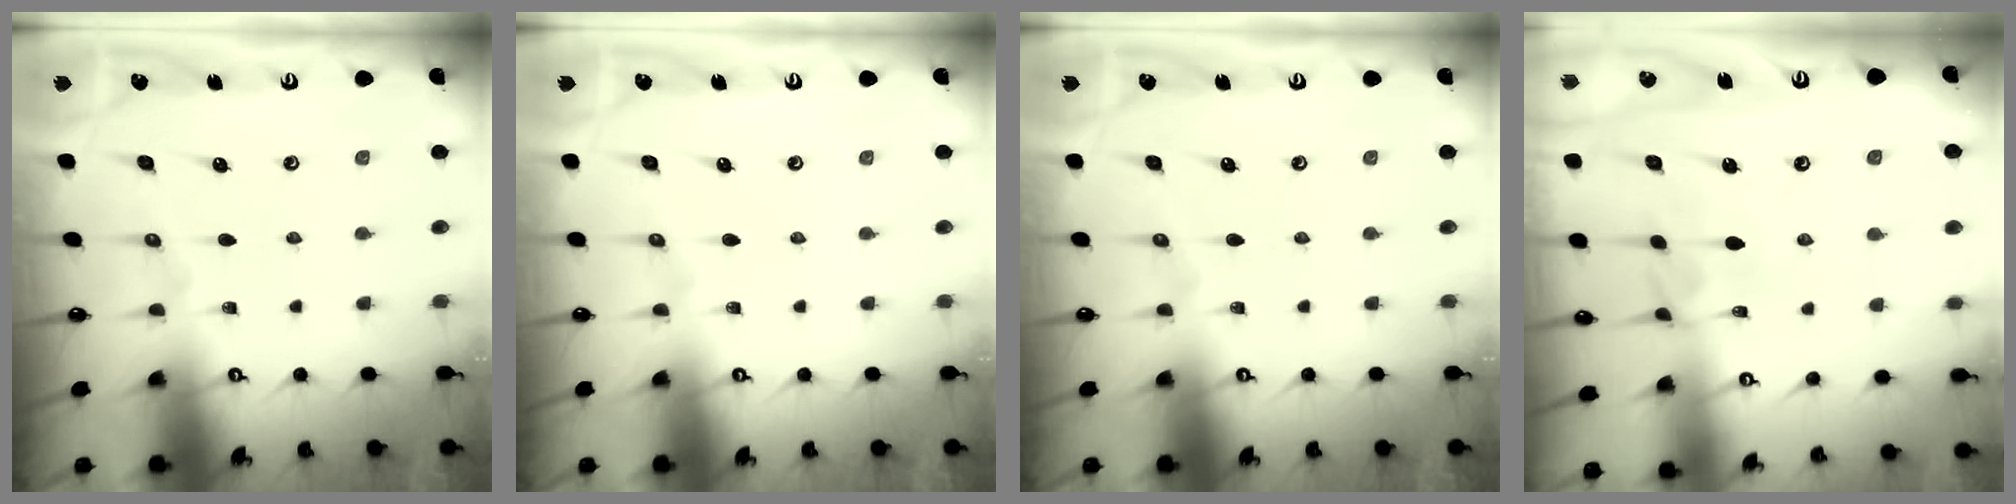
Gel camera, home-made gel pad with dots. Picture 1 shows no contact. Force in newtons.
{"total": 0.0}
{"total": 0.0}
{"total": 3.9, "press": 3.9, "slide": 0.2}